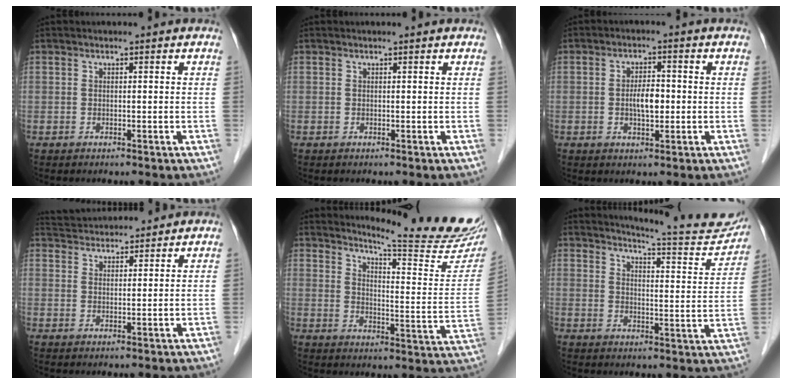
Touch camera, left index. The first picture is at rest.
{"total": 0.6, "force": [0.5, 0.0, 0.2], "torque": [-0.006, 0.001, 0.009]}
{"total": 3.8, "force": [-0.3, 1.5, 3.5], "torque": [-0.066, 0.001, -0.007]}
{"total": 8.2, "force": [8.0, 0.9, 1.5], "torque": [-0.034, 0.035, 0.129]}
{"total": 19.1, "force": [17.9, -0.5, 6.7], "torque": [-0.102, -0.111, 0.219]}
{"total": 15.0, "force": [14.4, 1.1, 3.7], "torque": [-0.046, -0.061, 0.169]}